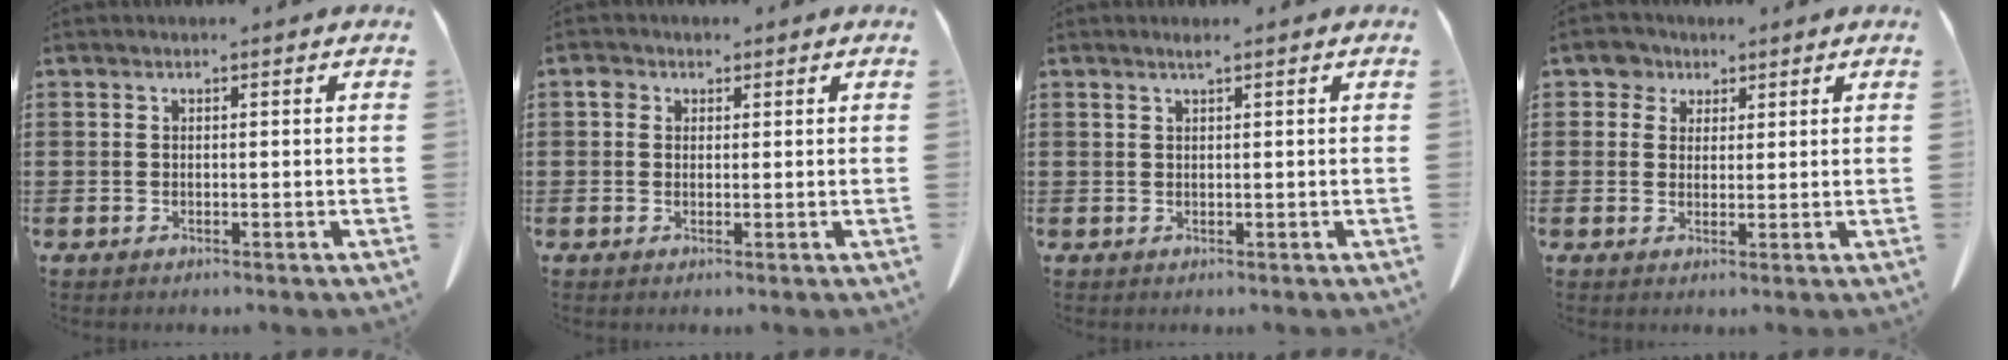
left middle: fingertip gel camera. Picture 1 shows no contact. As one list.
[{"total": 1.7, "force": [0.8, 1.3, 0.6], "torque": [-0.009, 0.003, 0.013]}, {"total": 1.0, "force": [0.7, 0.0, 0.8], "torque": [-0.015, 0.001, 0.012]}, {"total": 3.3, "force": [2.2, 2.5, 0.5], "torque": [-0.016, 0.008, 0.038]}]